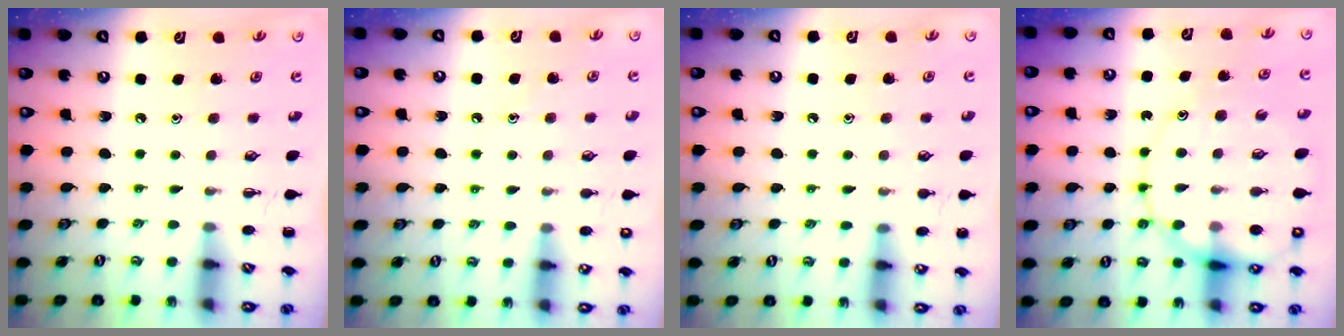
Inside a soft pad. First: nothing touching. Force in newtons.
{"total": 8.6, "press": 8.2, "slide": 2.4}
{"total": 4.1, "press": 3.8, "slide": 1.5}
{"total": 16.6, "press": 16.4, "slide": 2.5}